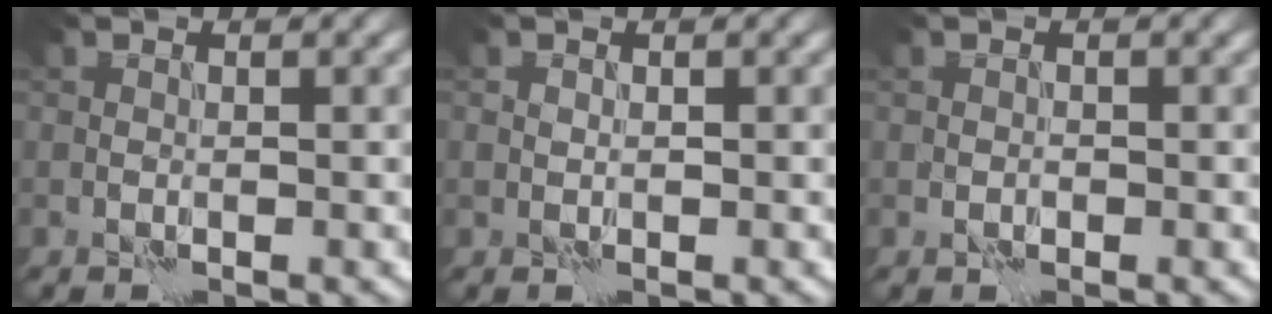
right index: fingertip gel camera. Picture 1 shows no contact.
{"total": 0.0}
{"total": 0.6, "force": [-0.3, 0.4, 0.3], "torque": [-0.004, 0.001, -0.007]}